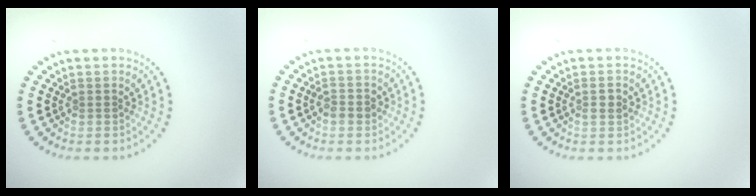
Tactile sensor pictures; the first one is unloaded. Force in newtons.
{"total": 1.5, "press": 1.5, "slide": 0.1}
{"total": 1.2, "press": 1.1, "slide": 0.4}